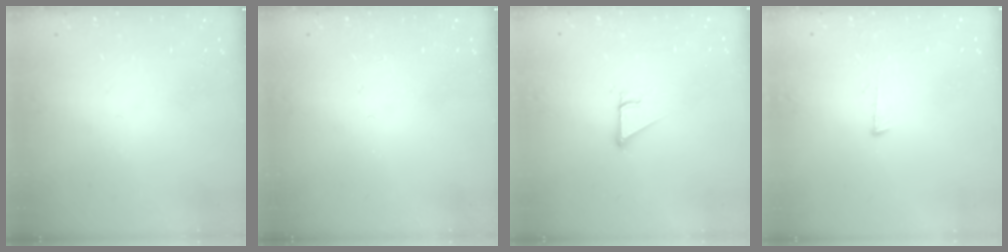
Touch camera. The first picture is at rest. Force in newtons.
{"total": 0.0}
{"total": 3.0, "press": 3.0, "slide": 0.1}
{"total": 6.1, "press": 6.1, "slide": 0.4}